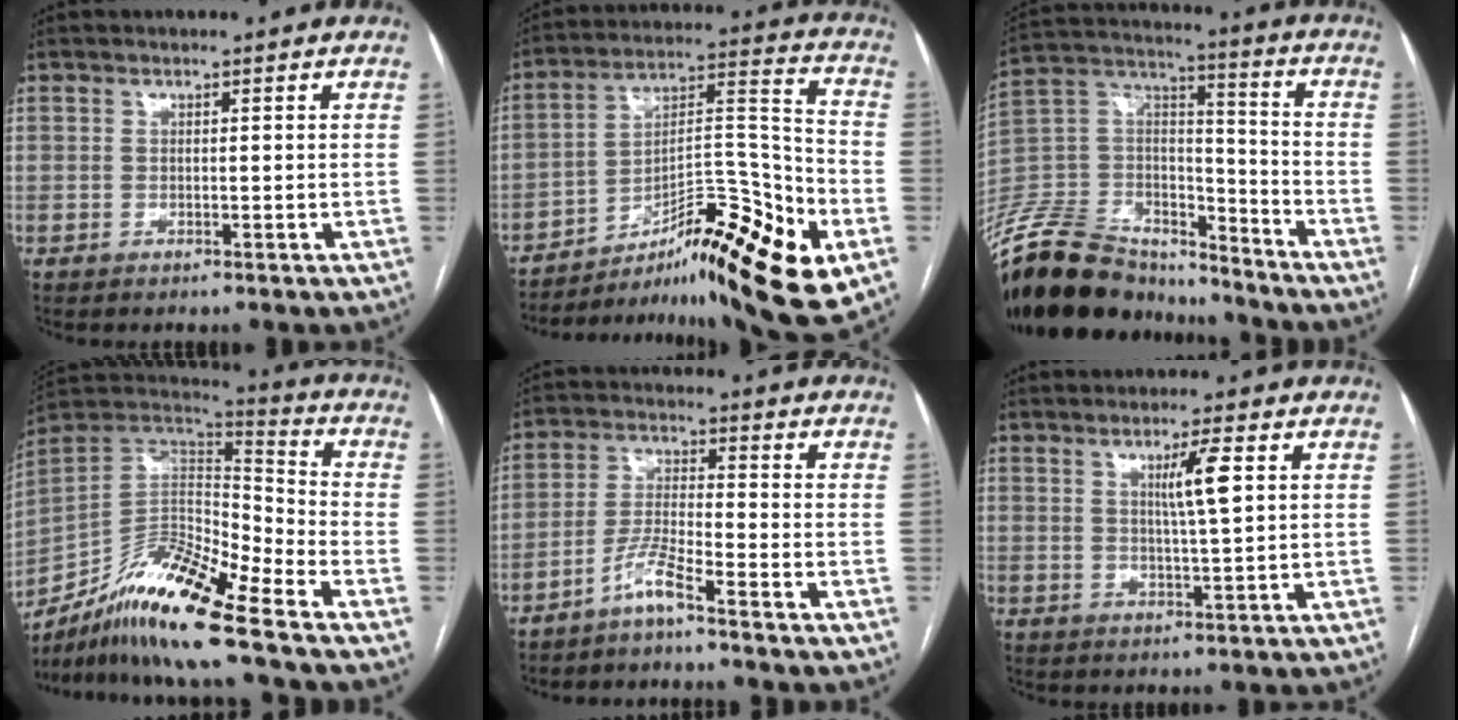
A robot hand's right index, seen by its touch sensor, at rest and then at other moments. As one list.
[{"total": 23.0, "force": [-12.5, 3.2, 19.0], "torque": [-0.252, 0.011, -0.190]}, {"total": 24.7, "force": [-20.9, 8.9, 9.6], "torque": [-0.243, 0.009, -0.364]}, {"total": 17.1, "force": [-12.2, 1.6, 11.9], "torque": [-0.224, 0.005, -0.220]}, {"total": 4.9, "force": [-3.8, -0.5, 3.1], "torque": [-0.071, -0.008, -0.083]}, {"total": 5.1, "force": [1.7, -0.3, 4.8], "torque": [-0.080, -0.003, 0.029]}]